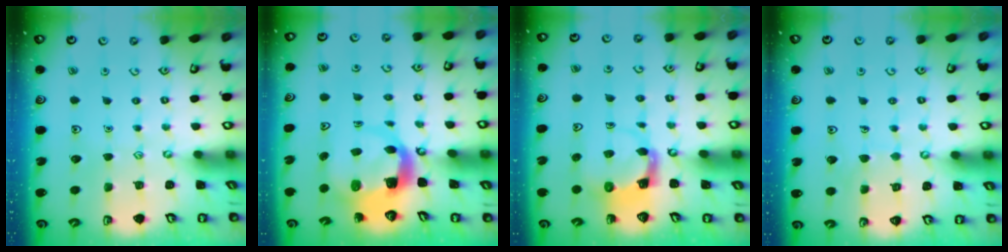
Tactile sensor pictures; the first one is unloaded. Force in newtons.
{"total": 5.2, "press": 5.1, "slide": 0.6}
{"total": 3.9, "press": 3.8, "slide": 0.7}
{"total": 4.6, "press": 4.6, "slide": 0.3}